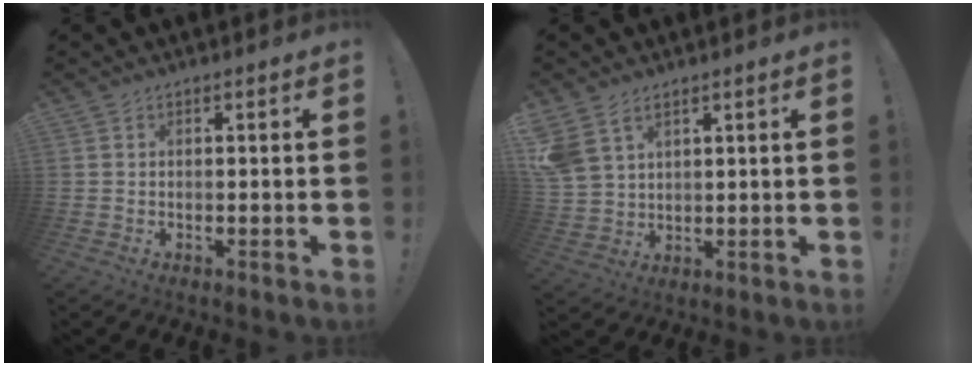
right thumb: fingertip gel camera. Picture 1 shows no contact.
{"total": 7.0, "force": [4.4, 4.4, 3.3], "torque": [-0.067, -0.017, 0.088]}